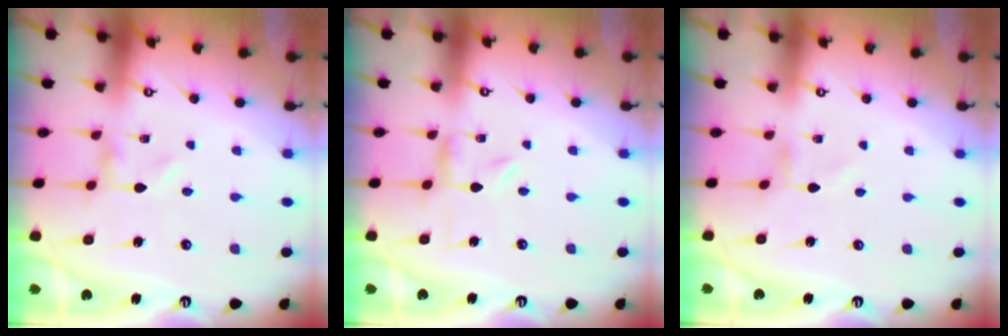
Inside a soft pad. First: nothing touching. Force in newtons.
{"total": 1.4, "press": 1.4, "slide": 0.2}
{"total": 0.0}